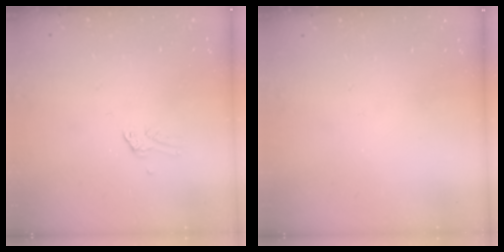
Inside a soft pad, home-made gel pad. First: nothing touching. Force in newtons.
{"total": 0.0}